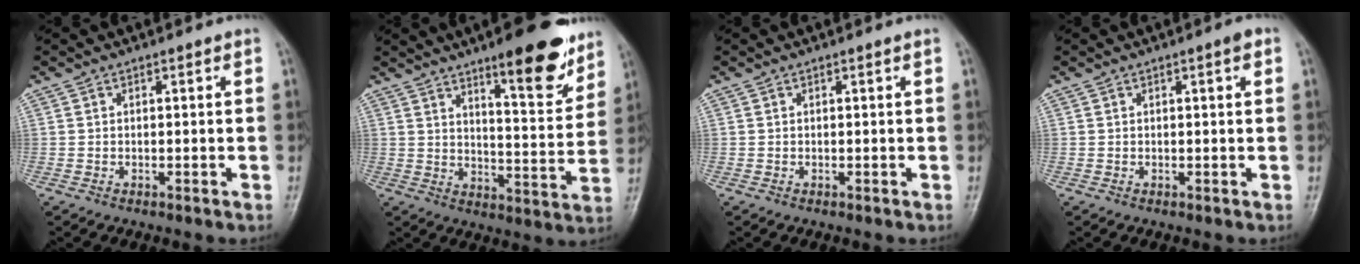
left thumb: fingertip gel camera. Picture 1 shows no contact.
{"total": 13.7, "force": [8.9, 3.6, 9.7], "torque": [-0.101, -0.053, 0.128]}
{"total": 0.0}
{"total": 1.4, "force": [0.5, 0.3, 1.3], "torque": [-0.017, 0.003, 0.007]}